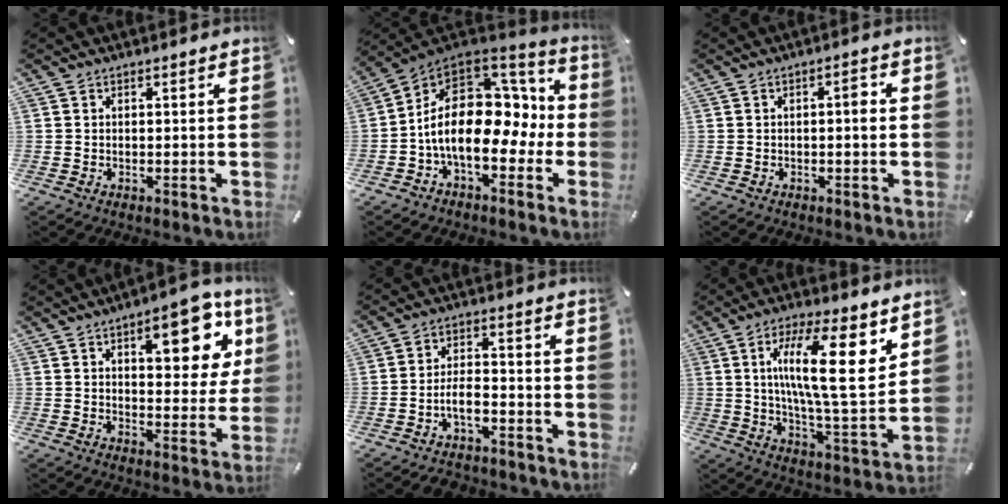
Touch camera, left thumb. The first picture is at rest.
{"total": 19.0, "force": [-1.1, 11.6, 15.0], "torque": [-0.277, -0.011, -0.016]}
{"total": 2.7, "force": [-0.1, 0.8, 2.6], "torque": [-0.041, 0.006, -0.008]}
{"total": 14.5, "force": [6.9, 6.6, 10.9], "torque": [-0.130, -0.029, 0.109]}
{"total": 6.6, "force": [-3.8, 3.3, 4.2], "torque": [-0.084, 0.018, -0.072]}
{"total": 19.0, "force": [6.8, 5.5, 16.8], "torque": [-0.282, -0.029, 0.098]}